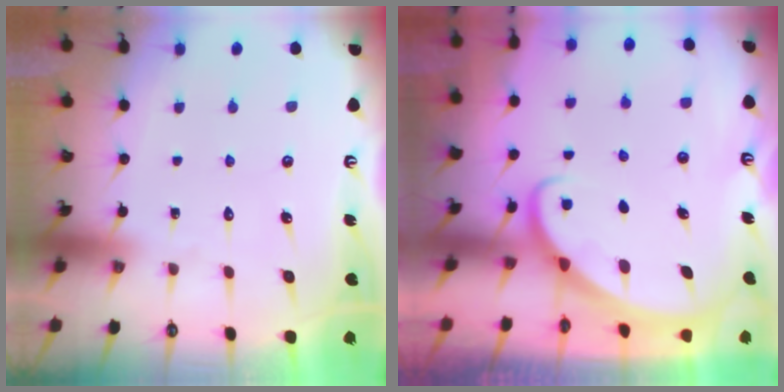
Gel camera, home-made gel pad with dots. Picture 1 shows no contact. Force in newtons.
{"total": 2.4, "press": 2.4, "slide": 0.2}